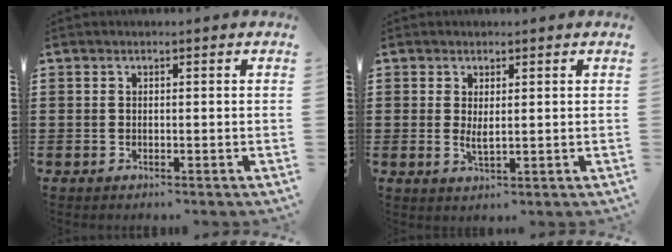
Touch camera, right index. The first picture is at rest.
{"total": 1.9, "force": [0.5, 0.6, 1.8], "torque": [-0.034, 0.000, 0.010]}